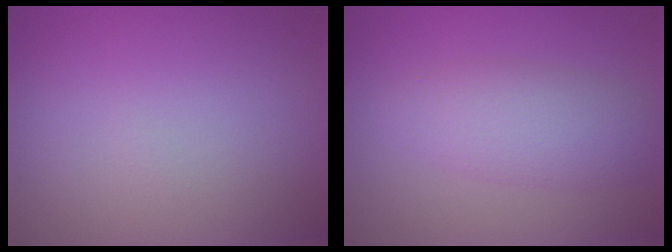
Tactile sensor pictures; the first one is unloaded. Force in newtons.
{"total": 3.5, "press": 3.5, "slide": 0.1}